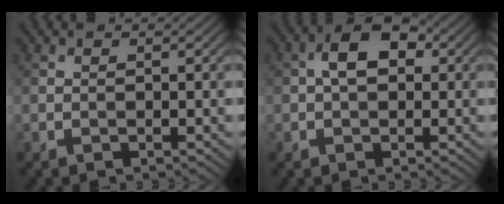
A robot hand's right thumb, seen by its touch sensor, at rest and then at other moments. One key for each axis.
{"total": 4.9, "fx": 0.8, "fy": 3.0, "fz": 3.8, "tx": -0.064, "ty": 0.008, "tz": 0.005}